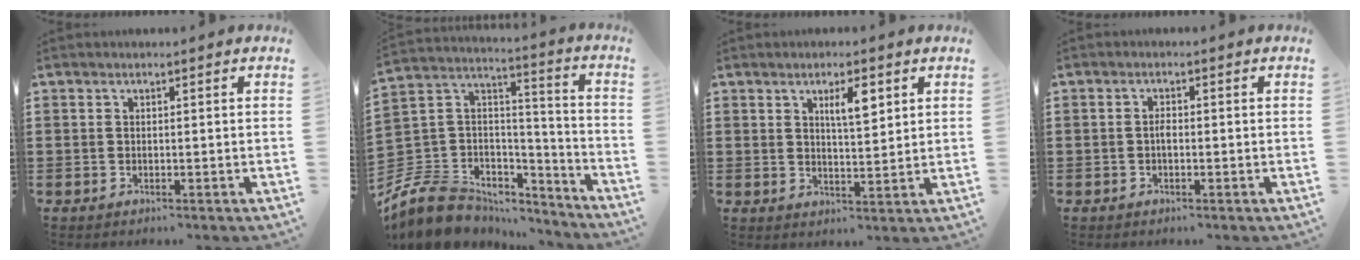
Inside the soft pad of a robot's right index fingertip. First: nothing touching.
{"total": 9.2, "force": [-6.0, 6.6, 2.3], "torque": [-0.087, -0.001, -0.115]}
{"total": 4.2, "force": [2.1, 1.2, 3.5], "torque": [-0.057, 0.001, 0.030]}
{"total": 1.4, "force": [-0.3, 0.5, 1.2], "torque": [-0.025, 0.000, -0.006]}